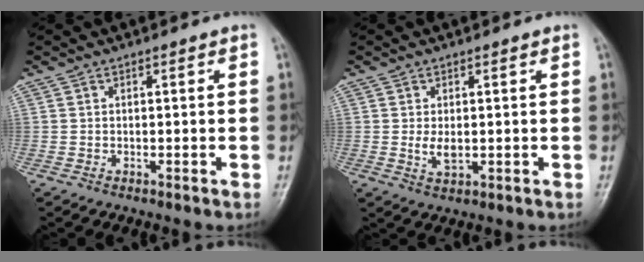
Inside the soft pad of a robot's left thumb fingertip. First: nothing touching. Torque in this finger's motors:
{"motor_torque": [-0.04, 0.27, 0.25, 0.25, 0.05]}